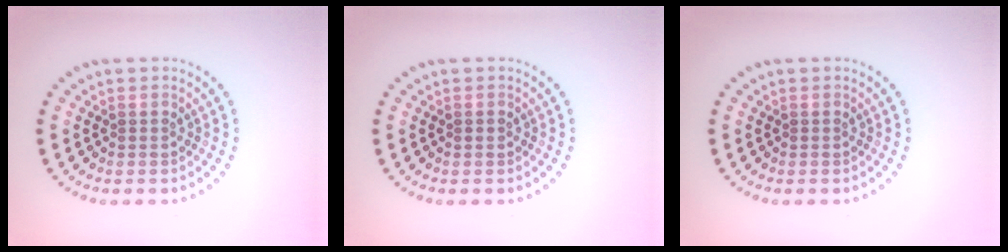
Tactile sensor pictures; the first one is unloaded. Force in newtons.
{"total": 0.6, "press": 0.6, "slide": 0.1}
{"total": 0.0}